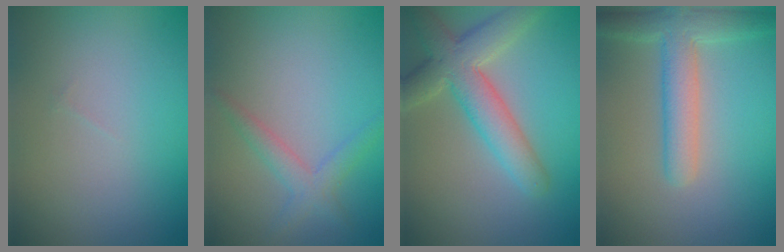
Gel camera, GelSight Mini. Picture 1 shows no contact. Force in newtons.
{"total": 2.2, "press": 2.2, "slide": 0.1}
{"total": 5.9, "press": 5.8, "slide": 0.7}
{"total": 4.5, "press": 4.5, "slide": 0.5}